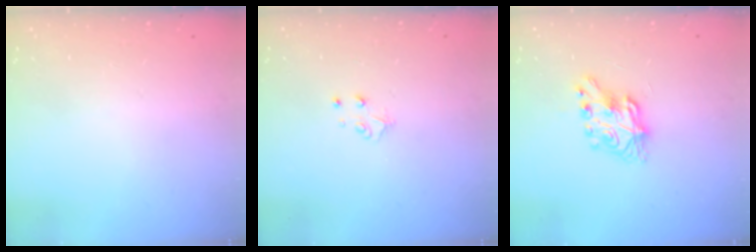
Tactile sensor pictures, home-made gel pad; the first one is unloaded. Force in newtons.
{"total": 4.8, "press": 4.8, "slide": 0.5}
{"total": 8.6, "press": 8.5, "slide": 0.8}